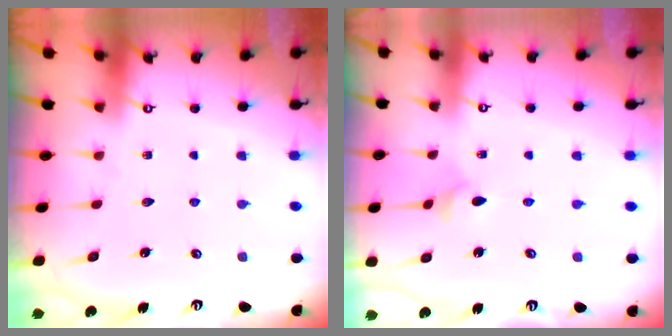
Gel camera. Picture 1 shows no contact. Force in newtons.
{"total": 3.2, "press": 3.1, "slide": 0.6}